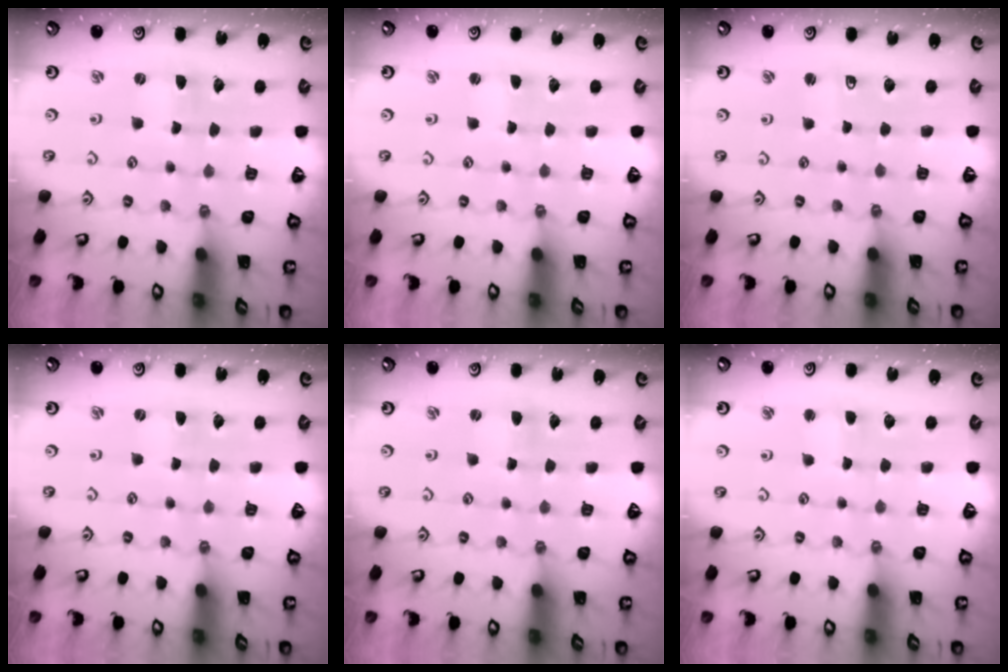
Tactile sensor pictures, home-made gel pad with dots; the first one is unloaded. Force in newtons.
{"total": 0.0}
{"total": 2.2, "press": 2.2, "slide": 0.3}
{"total": 0.0}
{"total": 0.6, "press": 0.6, "slide": 0.1}
{"total": 2.3, "press": 2.3, "slide": 0.3}